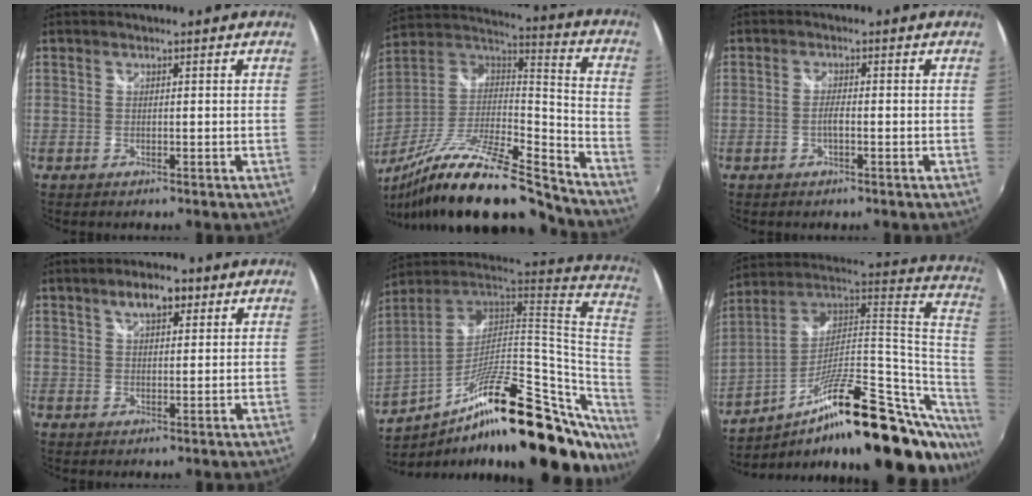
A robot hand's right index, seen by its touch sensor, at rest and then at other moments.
{"total": 25.3, "force": [-18.9, 5.1, 16.0], "torque": [-0.282, -0.038, -0.319]}
{"total": 1.8, "force": [-0.6, 0.2, 1.6], "torque": [-0.036, 0.003, -0.013]}
{"total": 4.9, "force": [2.7, 2.2, 3.4], "torque": [-0.056, 0.013, 0.043]}
{"total": 33.3, "force": [-13.4, 11.0, 28.4], "torque": [-0.421, 0.003, -0.209]}
{"total": 31.7, "force": [-12.7, 10.1, 27.2], "torque": [-0.383, 0.025, -0.200]}